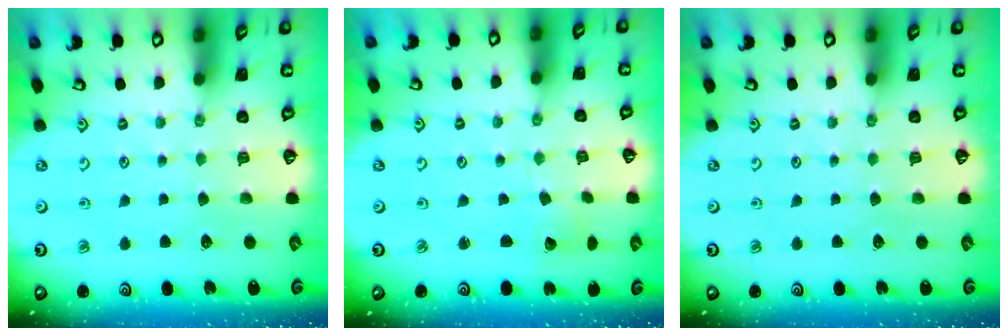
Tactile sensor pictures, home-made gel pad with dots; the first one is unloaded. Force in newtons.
{"total": 2.0, "press": 2.0, "slide": 0.1}
{"total": 0.0}